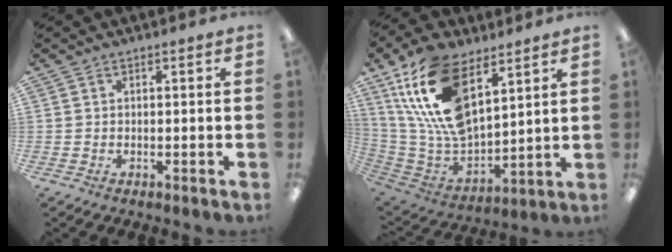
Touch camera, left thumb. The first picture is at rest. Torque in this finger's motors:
{"motor_torque": [0.68, 0.80, 1.40, -1.37, 0.26]}